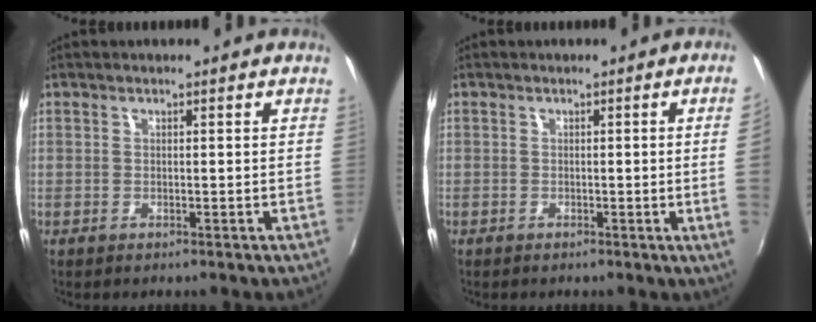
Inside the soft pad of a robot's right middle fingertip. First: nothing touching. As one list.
[{"total": 3.7, "force": [0.0, -2.0, 3.2], "torque": [-0.050, -0.012, 0.006]}]